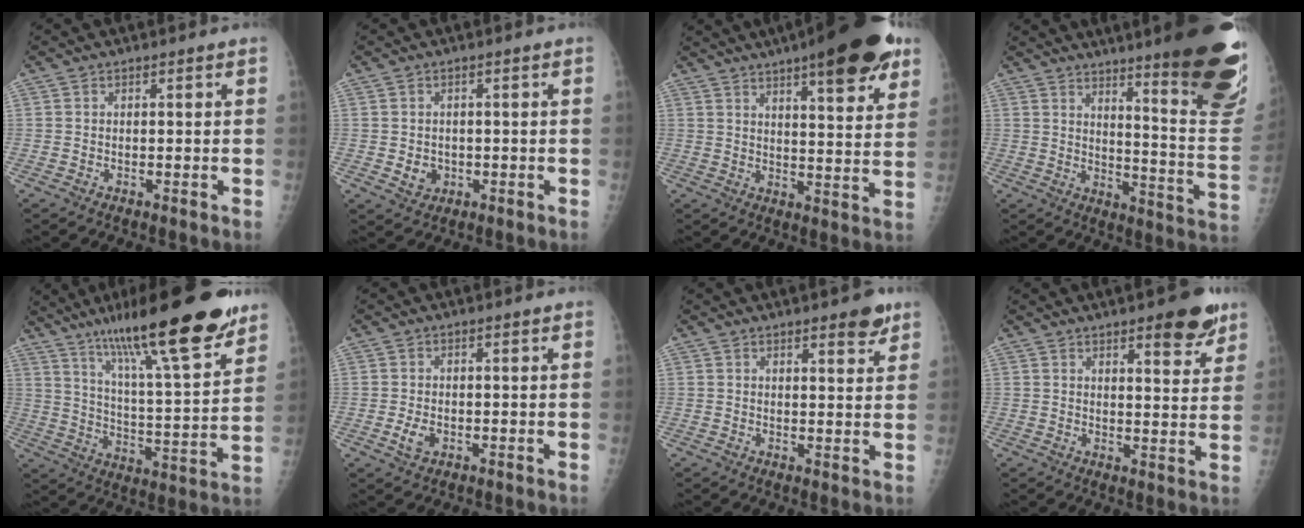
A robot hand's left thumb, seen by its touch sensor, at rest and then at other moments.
{"total": 3.1, "force": [-0.4, 2.7, 1.4], "torque": [-0.012, 0.000, 0.003]}
{"total": 19.9, "force": [12.0, 4.9, 15.1], "torque": [-0.191, -0.035, 0.163]}
{"total": 25.4, "force": [16.1, 3.5, 19.3], "torque": [-0.206, -0.102, 0.214]}
{"total": 24.4, "force": [16.5, 4.2, 17.5], "torque": [-0.264, -0.061, 0.267]}
{"total": 2.7, "force": [-0.7, 1.8, 1.9], "torque": [-0.037, -0.001, -0.010]}
{"total": 4.8, "force": [3.2, 1.3, 3.3], "torque": [-0.033, -0.017, 0.038]}
{"total": 8.7, "force": [5.5, 2.5, 6.2], "torque": [-0.061, -0.030, 0.071]}